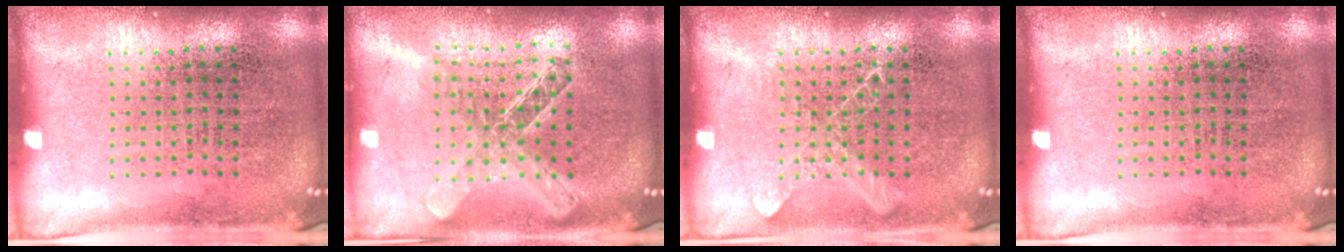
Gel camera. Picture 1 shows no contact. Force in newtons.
{"total": 2.0, "press": 1.7, "slide": 1.2}
{"total": 1.1, "press": 1.1, "slide": 0.2}
{"total": 0.0}